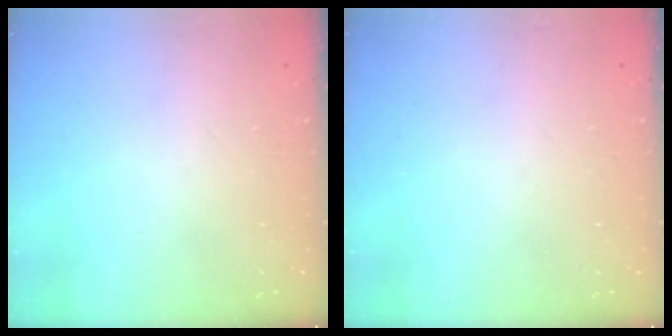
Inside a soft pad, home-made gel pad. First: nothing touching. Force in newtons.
{"total": 0.0}